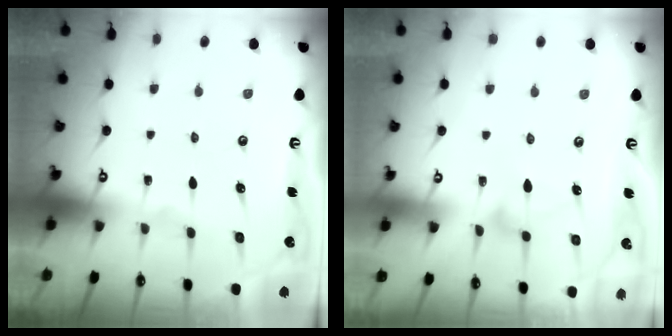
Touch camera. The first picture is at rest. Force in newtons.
{"total": 5.1, "press": 5.1, "slide": 0.3}